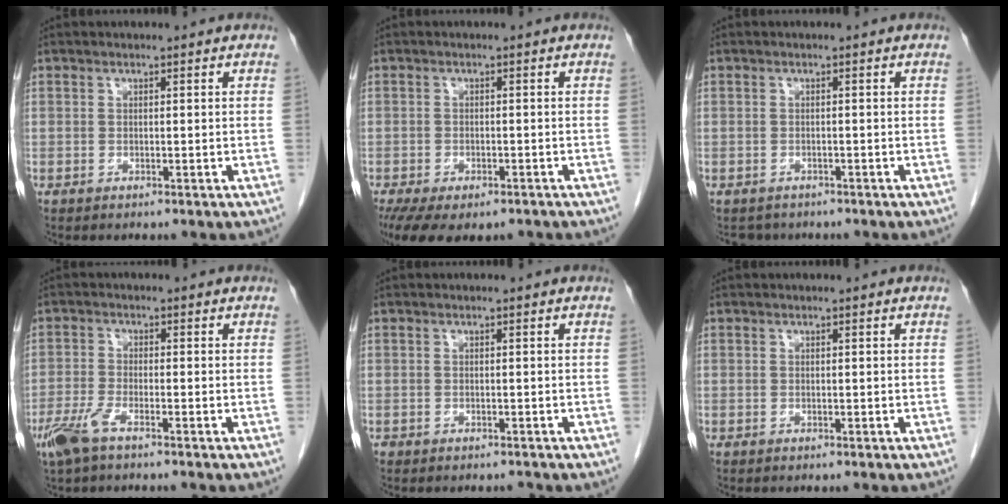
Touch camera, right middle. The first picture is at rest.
{"total": 10.7, "force": [-7.4, 5.0, 5.8], "torque": [-0.117, -0.014, -0.101]}
{"total": 2.4, "force": [-2.1, 1.2, -0.1], "torque": [-0.007, -0.002, -0.030]}
{"total": 4.6, "force": [-3.1, 0.8, 3.3], "torque": [-0.082, -0.009, -0.063]}
{"total": 1.0, "force": [-0.9, 0.5, 0.0], "torque": [-0.003, 0.001, -0.015]}
{"total": 0.0}